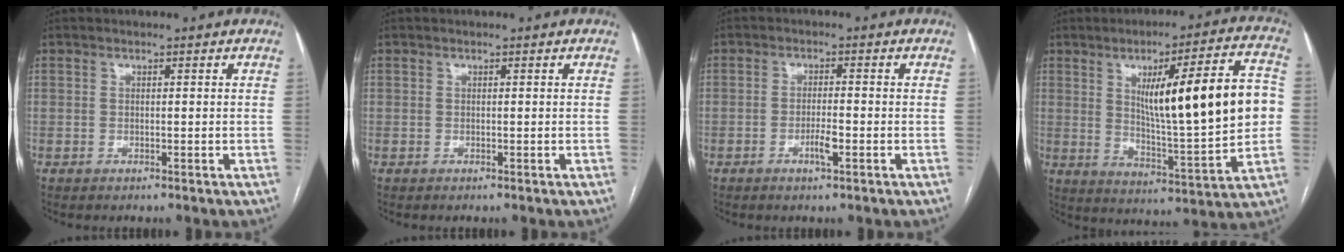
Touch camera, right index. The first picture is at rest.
{"total": 0.0}
{"total": 2.8, "force": [-1.2, 0.4, 2.5], "torque": [-0.047, 0.001, -0.019]}
{"total": 19.7, "force": [2.8, 2.4, 19.3], "torque": [-0.287, 0.015, 0.044]}